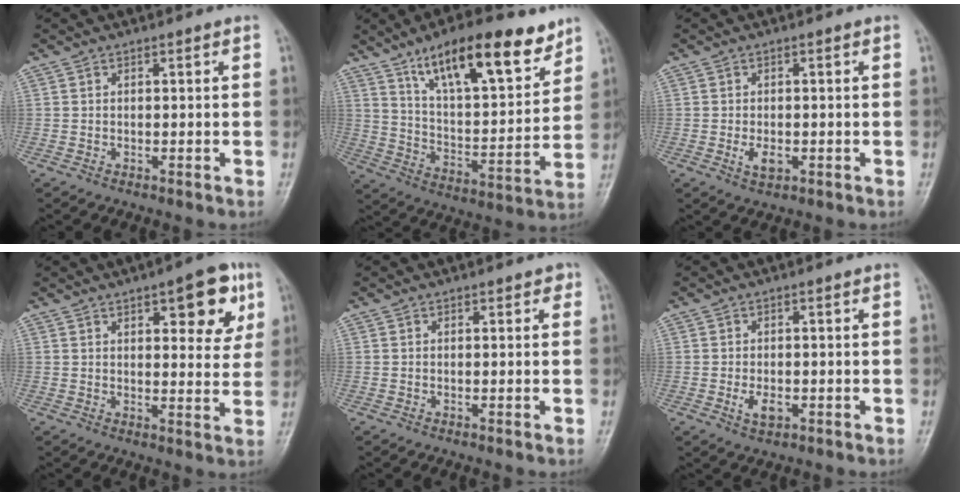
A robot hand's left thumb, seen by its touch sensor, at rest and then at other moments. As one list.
[{"total": 20.1, "force": [12.9, 6.7, 13.9], "torque": [-0.184, -0.055, 0.219]}, {"total": 3.2, "force": [-0.8, 1.8, 2.6], "torque": [-0.043, 0.000, -0.010]}, {"total": 10.5, "force": [5.0, 4.0, 8.3], "torque": [-0.075, -0.018, 0.061]}, {"total": 0.8, "force": [0.4, 0.6, 0.5], "torque": [0.006, 0.001, 0.000]}, {"total": 3.4, "force": [-1.0, 1.9, 2.7], "torque": [-0.045, 0.001, -0.013]}]